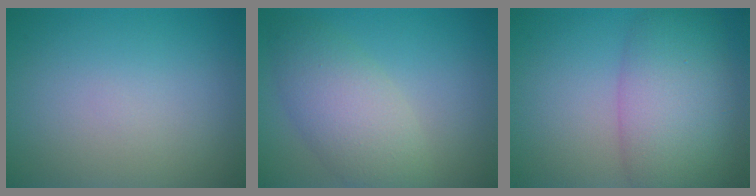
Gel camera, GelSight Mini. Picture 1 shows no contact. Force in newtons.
{"total": 5.2, "press": 5.2, "slide": 0.3}
{"total": 7.9, "press": 7.9, "slide": 0.4}